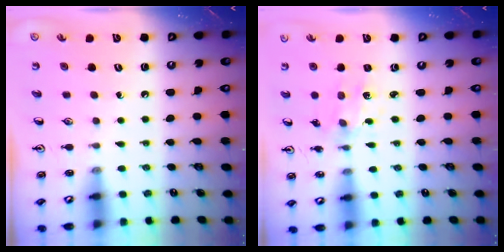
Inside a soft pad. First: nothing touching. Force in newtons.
{"total": 2.0, "press": 1.9, "slide": 0.4}